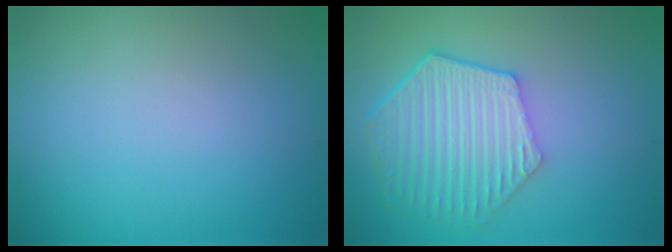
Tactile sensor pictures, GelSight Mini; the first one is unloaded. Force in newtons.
{"total": 6.6, "press": 5.1, "slide": 4.2}